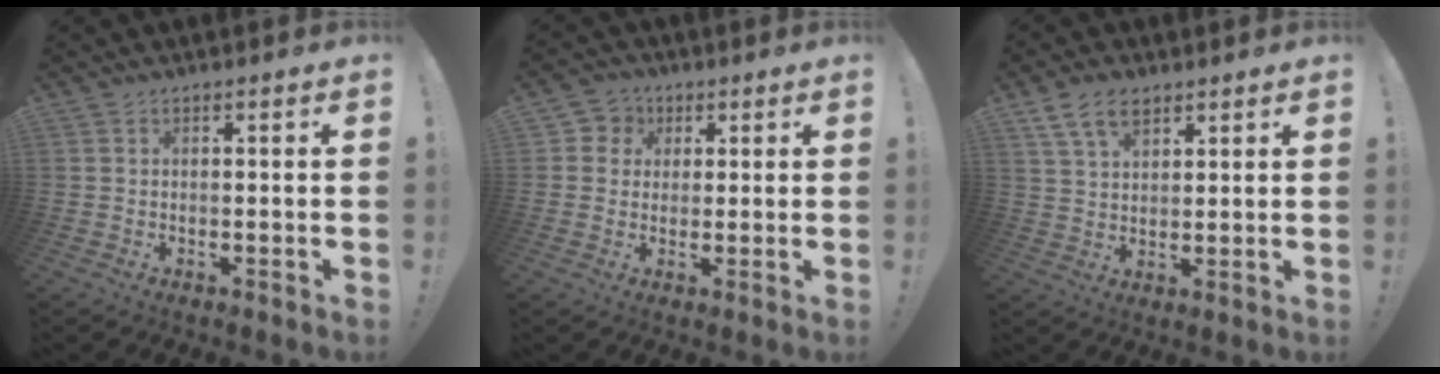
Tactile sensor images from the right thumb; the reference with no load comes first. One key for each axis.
{"total": 5.1, "fx": 1.0, "fy": 4.9, "fz": 1.1, "tx": -0.018, "ty": -0.002, "tz": 0.019}
{"total": 8.6, "fx": 5.2, "fy": 5.0, "fz": 4.7, "tx": -0.084, "ty": -0.010, "tz": 0.101}